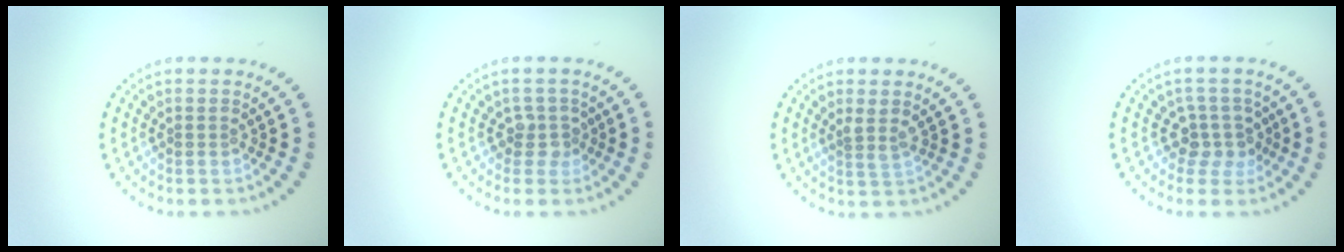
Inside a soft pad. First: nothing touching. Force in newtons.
{"total": 1.8, "press": 1.3, "slide": 1.3}
{"total": 1.5, "press": 1.1, "slide": 0.9}
{"total": 2.7, "press": 2.1, "slide": 1.6}